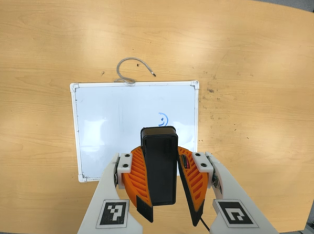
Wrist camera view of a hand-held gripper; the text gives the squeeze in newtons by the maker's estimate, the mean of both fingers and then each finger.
{"total": 10.0, "left": 9.4, "right": 10.6}